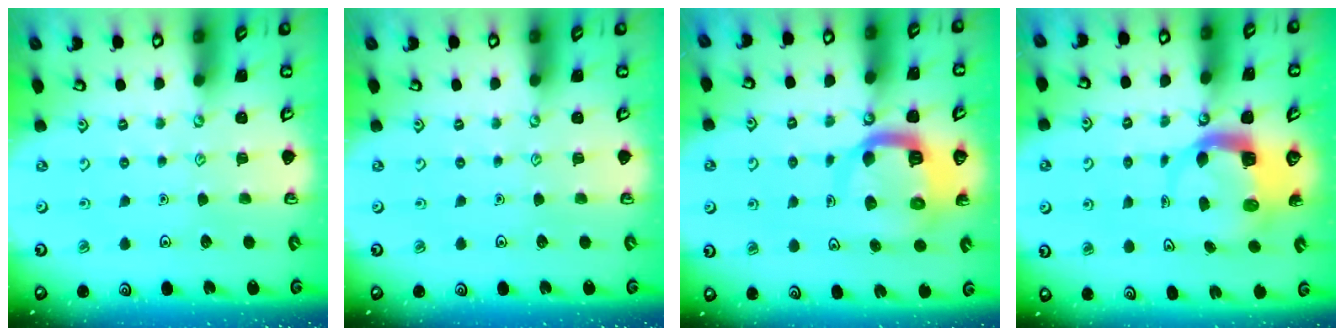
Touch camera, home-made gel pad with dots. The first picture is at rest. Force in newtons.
{"total": 0.0}
{"total": 10.6, "press": 10.6, "slide": 1.3}
{"total": 6.2, "press": 6.2, "slide": 0.6}